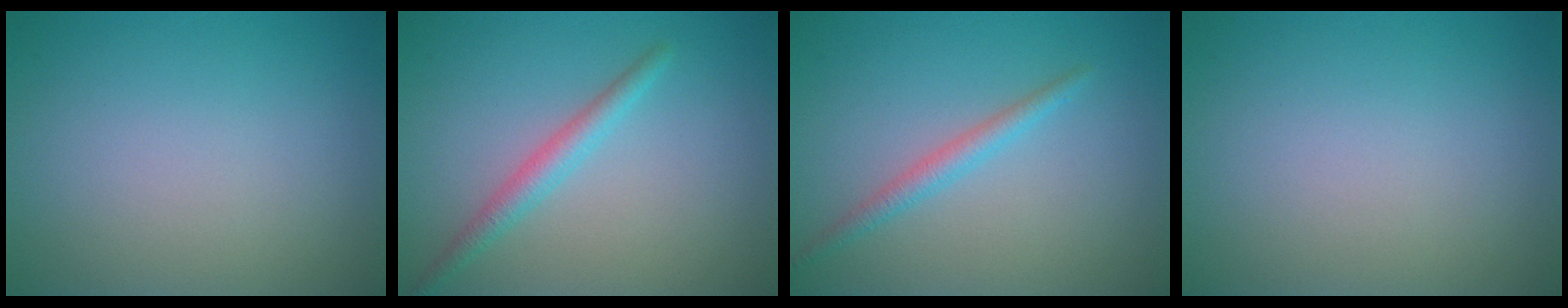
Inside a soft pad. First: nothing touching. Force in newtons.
{"total": 2.2, "press": 2.2, "slide": 0.1}
{"total": 1.8, "press": 1.8, "slide": 0.1}
{"total": 0.0}